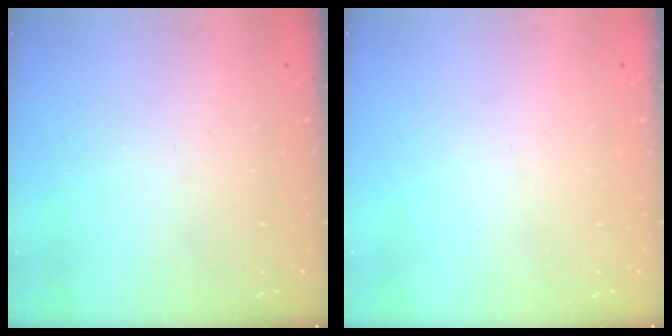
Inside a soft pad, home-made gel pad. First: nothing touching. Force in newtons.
{"total": 0.0}